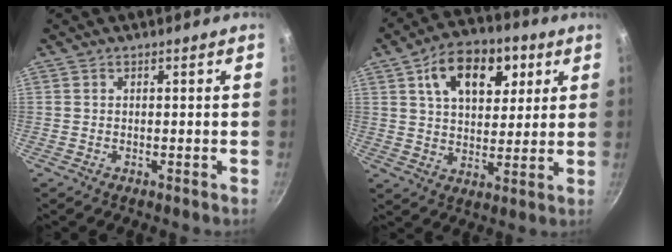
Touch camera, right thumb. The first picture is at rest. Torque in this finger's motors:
{"motor_torque": [-0.42, 1.21, 0.04, 0.04, 0.09]}